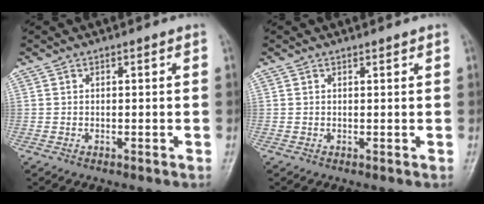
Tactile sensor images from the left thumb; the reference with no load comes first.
{"total": 0.5, "force": [0.4, 0.1, 0.2], "torque": [-0.008, -0.004, 0.006]}